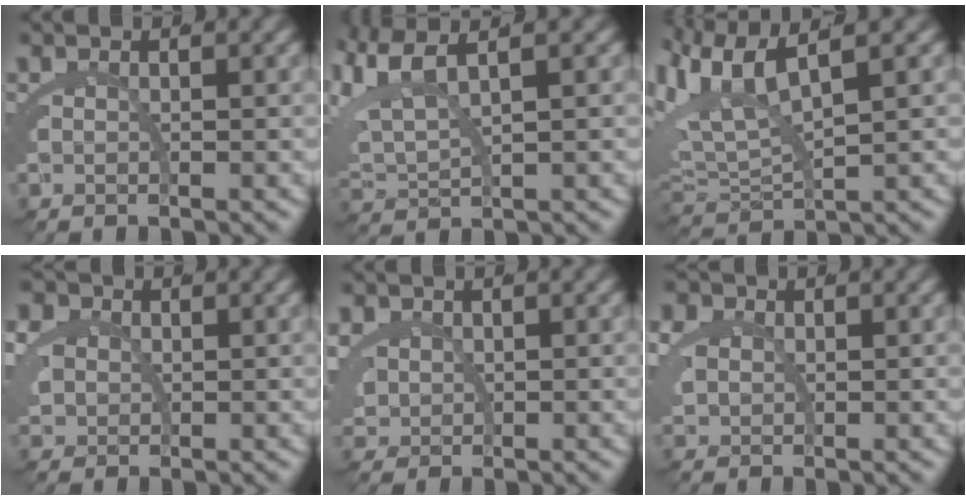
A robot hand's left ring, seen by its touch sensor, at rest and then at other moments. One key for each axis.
{"total": 4.3, "fx": 2.9, "fy": 1.3, "fz": 2.9, "tx": -0.086, "ty": 0.005, "tz": 0.062}
{"total": 5.8, "fx": 3.1, "fy": 2.3, "fz": 4.3, "tx": -0.112, "ty": 0.005, "tz": 0.062}
{"total": 5.1, "fx": 1.4, "fy": 4.4, "fz": 2.0, "tx": -0.047, "ty": 0.003, "tz": 0.018}
{"total": 4.4, "fx": 1.0, "fy": 3.8, "fz": 2.0, "tx": -0.051, "ty": -0.009, "tz": 0.022}
{"total": 3.2, "fx": 1.0, "fy": 2.7, "fz": 1.3, "tx": -0.037, "ty": -0.001, "tz": 0.018}